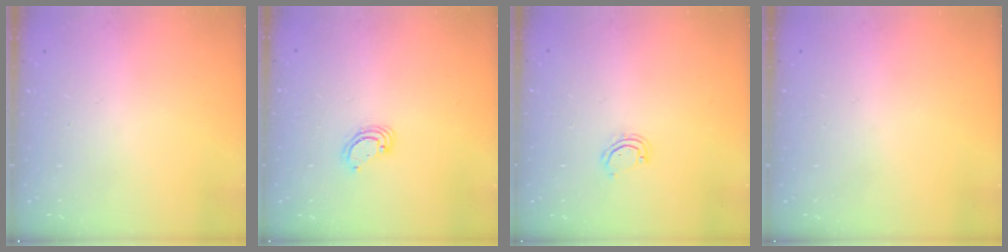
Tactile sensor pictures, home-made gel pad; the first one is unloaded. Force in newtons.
{"total": 3.8, "press": 3.8, "slide": 0.2}
{"total": 3.8, "press": 3.8, "slide": 0.2}
{"total": 0.0}